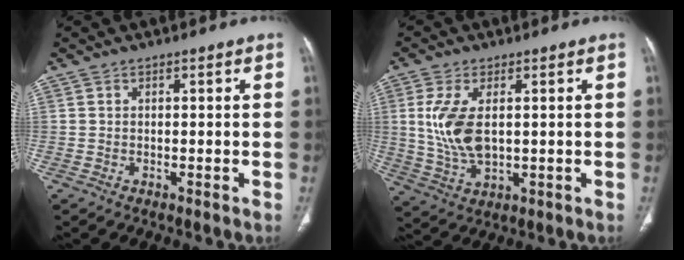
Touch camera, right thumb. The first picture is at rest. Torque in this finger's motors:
{"motor_torque": [-0.67, 1.61, 0.70, 0.46, 0.04]}